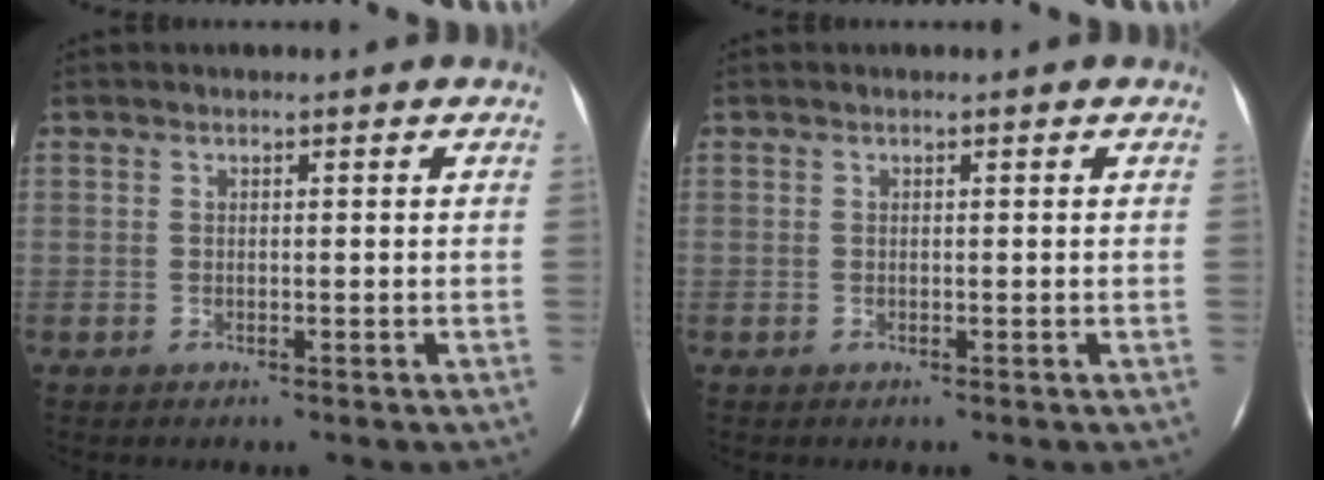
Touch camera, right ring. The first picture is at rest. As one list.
[{"total": 0.0}]